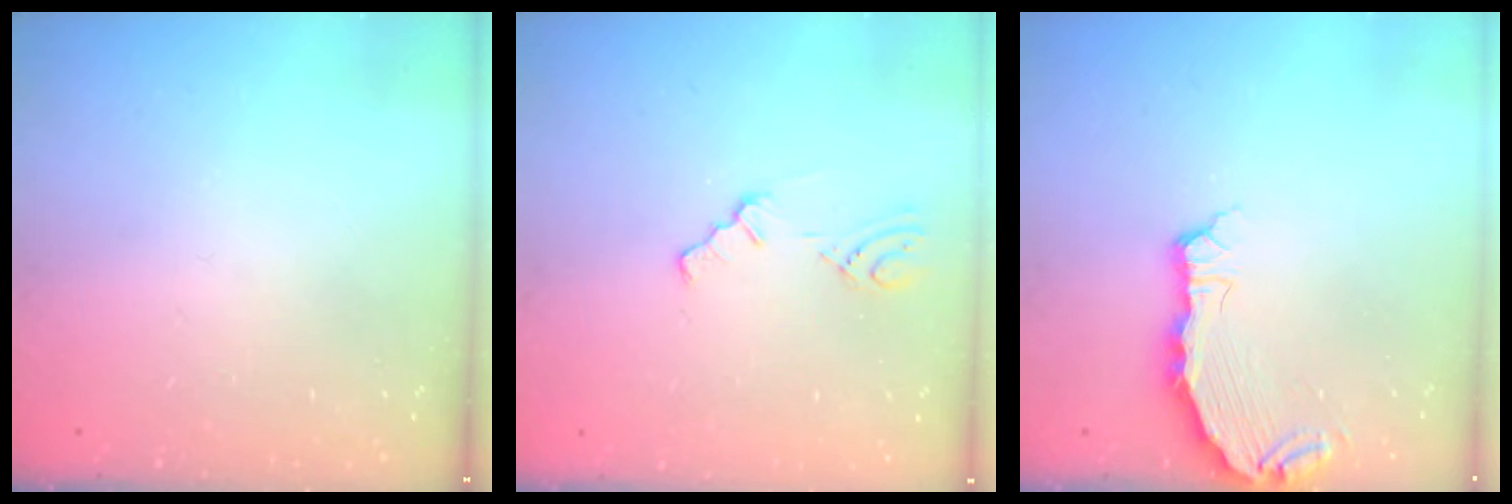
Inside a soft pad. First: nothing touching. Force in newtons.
{"total": 2.1, "press": 2.0, "slide": 0.3}
{"total": 7.4, "press": 5.7, "slide": 4.7}